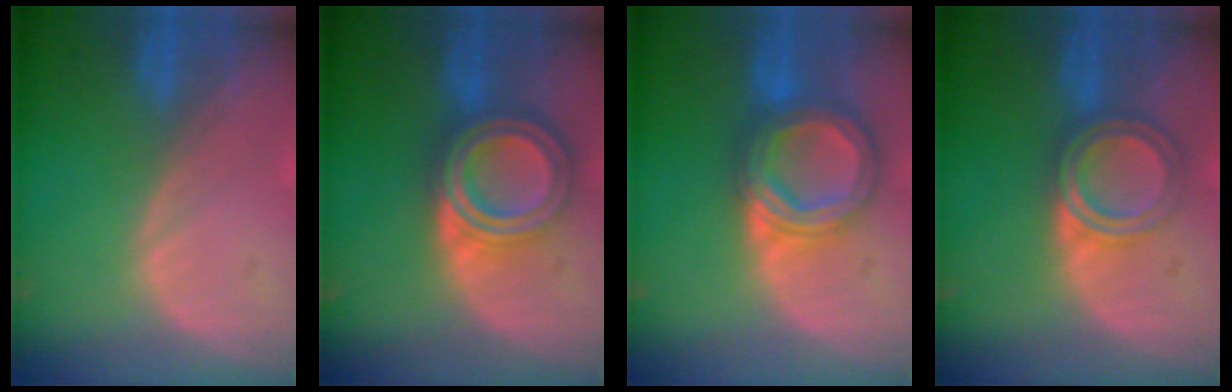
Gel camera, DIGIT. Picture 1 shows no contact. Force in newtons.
{"total": 8.2, "press": 8.2, "slide": 0.6}
{"total": 8.4, "press": 8.4, "slide": 0.8}
{"total": 5.3, "press": 5.3, "slide": 0.2}